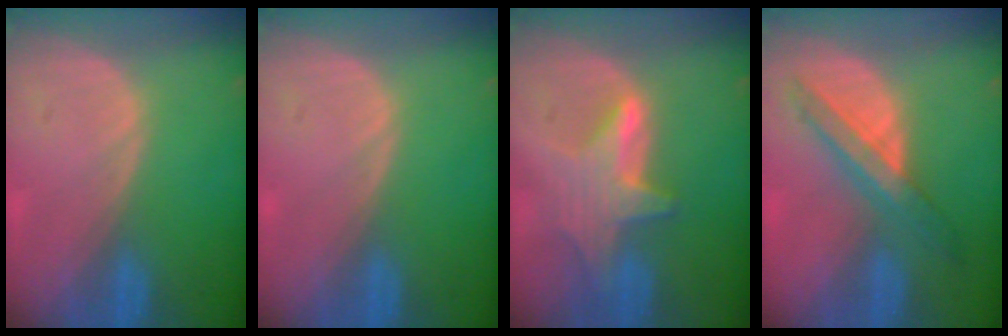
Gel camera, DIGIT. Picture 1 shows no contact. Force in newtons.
{"total": 0.0}
{"total": 6.9, "press": 6.4, "slide": 2.5}
{"total": 6.5, "press": 6.3, "slide": 1.6}